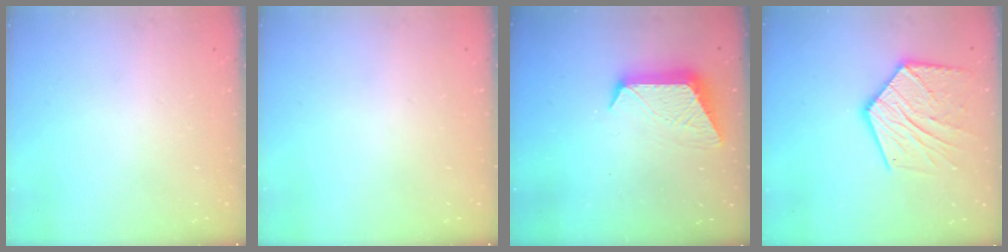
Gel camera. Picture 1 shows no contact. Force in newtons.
{"total": 0.0}
{"total": 10.2, "press": 10.1, "slide": 0.5}
{"total": 17.6, "press": 17.6, "slide": 1.0}